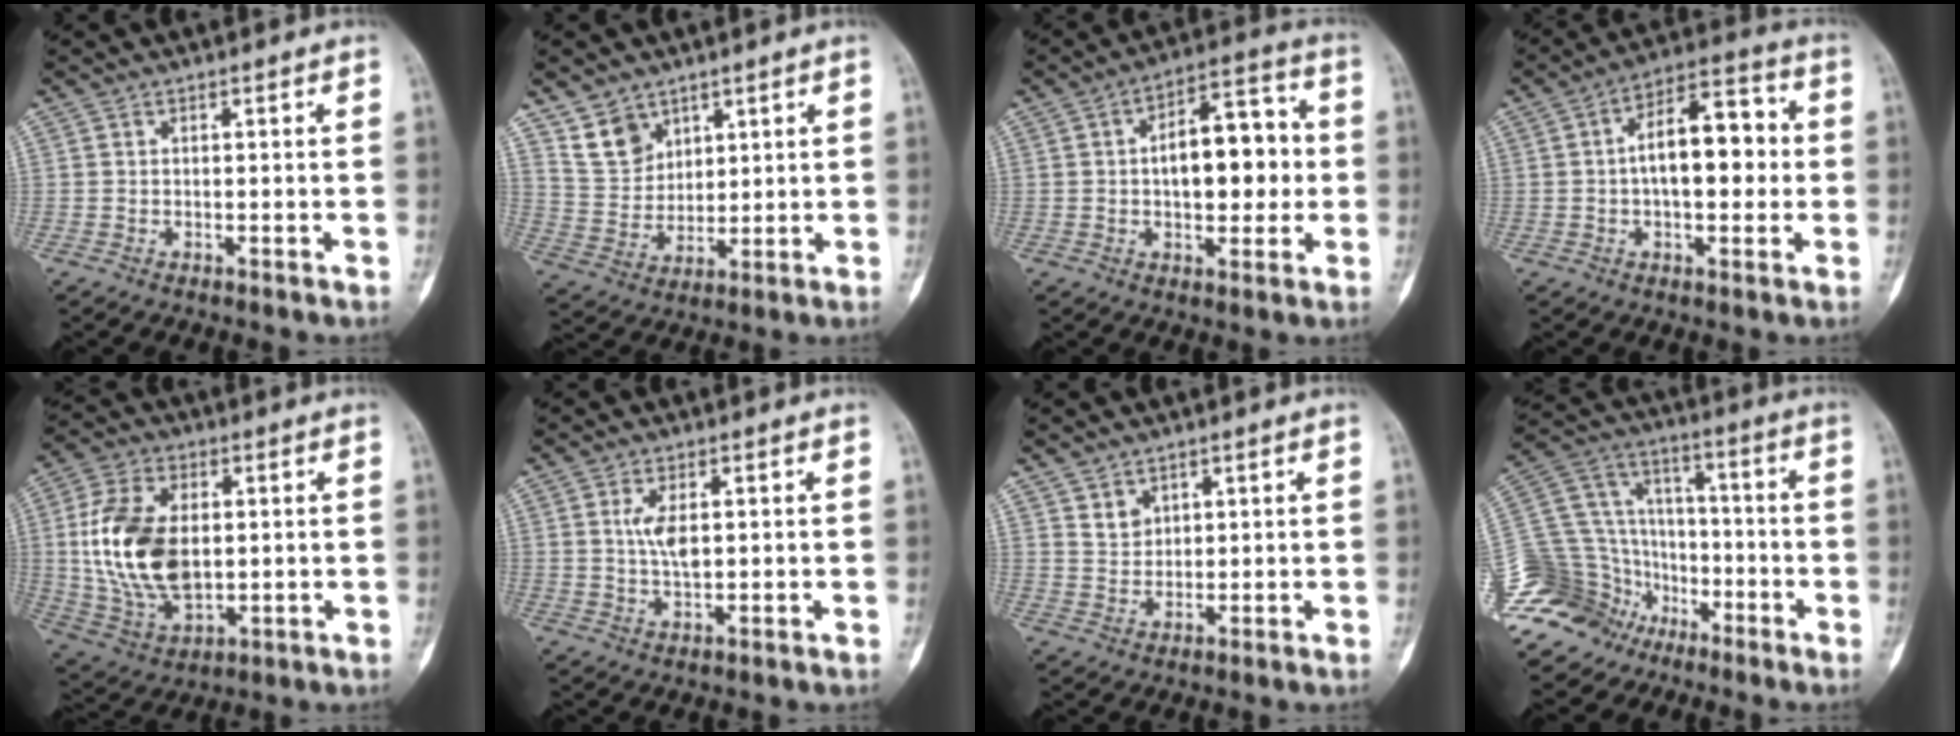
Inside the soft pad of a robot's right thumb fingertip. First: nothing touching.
{"total": 7.4, "force": [5.1, 5.0, 1.9], "torque": [-0.014, -0.031, 0.111]}
{"total": 13.8, "force": [0.4, 7.3, 11.7], "torque": [-0.137, 0.027, 0.001]}
{"total": 13.3, "force": [0.5, 6.7, 11.5], "torque": [-0.153, 0.034, 0.000]}
{"total": 17.4, "force": [1.1, 10.5, 13.9], "torque": [-0.260, -0.008, 0.031]}
{"total": 4.4, "force": [0.8, 1.9, 3.9], "torque": [-0.078, -0.008, 0.018]}
{"total": 3.0, "force": [1.9, 2.1, 1.0], "torque": [-0.003, -0.016, 0.039]}
{"total": 20.4, "force": [-12.7, 14.6, 6.5], "torque": [-0.128, 0.088, -0.229]}